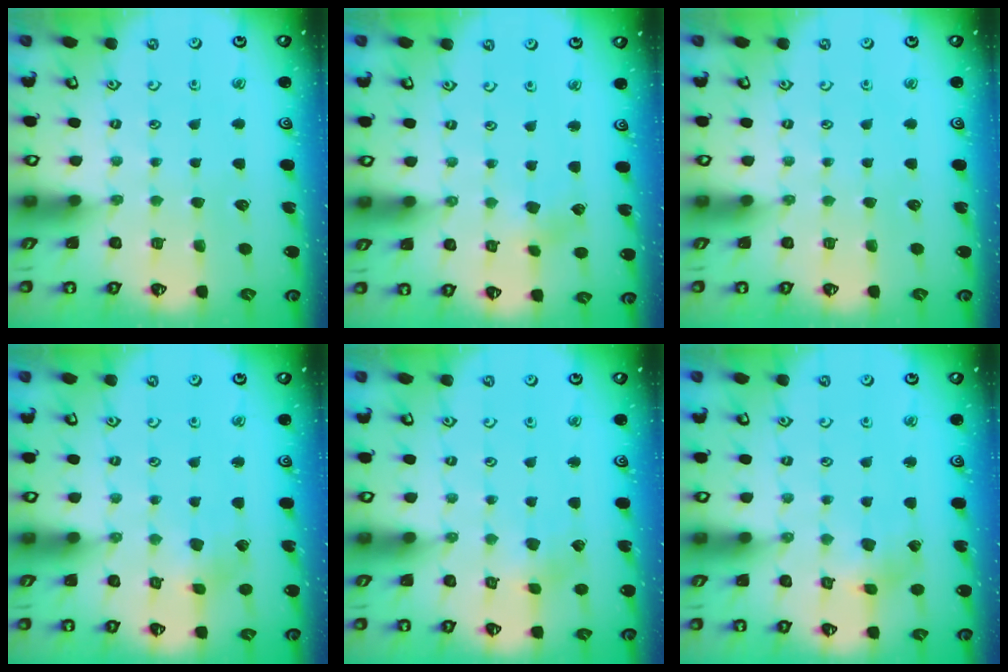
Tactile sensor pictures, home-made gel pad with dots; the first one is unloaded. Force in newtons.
{"total": 2.2, "press": 2.2, "slide": 0.3}
{"total": 0.0}
{"total": 3.1, "press": 3.1, "slide": 0.2}
{"total": 2.1, "press": 2.1, "slide": 0.1}
{"total": 3.0, "press": 2.9, "slide": 0.5}